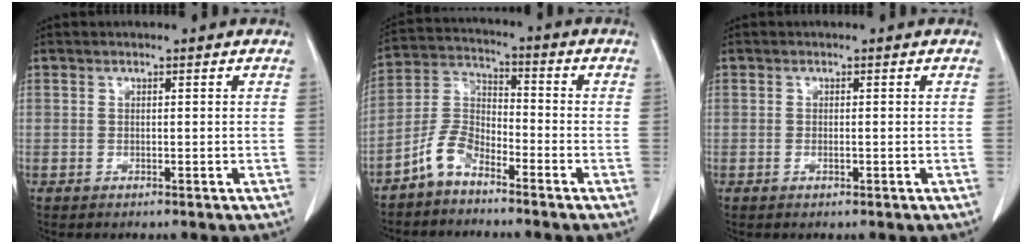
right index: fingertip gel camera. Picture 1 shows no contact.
{"total": 6.9, "force": [-5.0, 3.1, 3.6], "torque": [-0.087, 0.014, -0.107]}
{"total": 1.0, "force": [-0.3, 0.5, 0.9], "torque": [-0.018, 0.000, -0.003]}